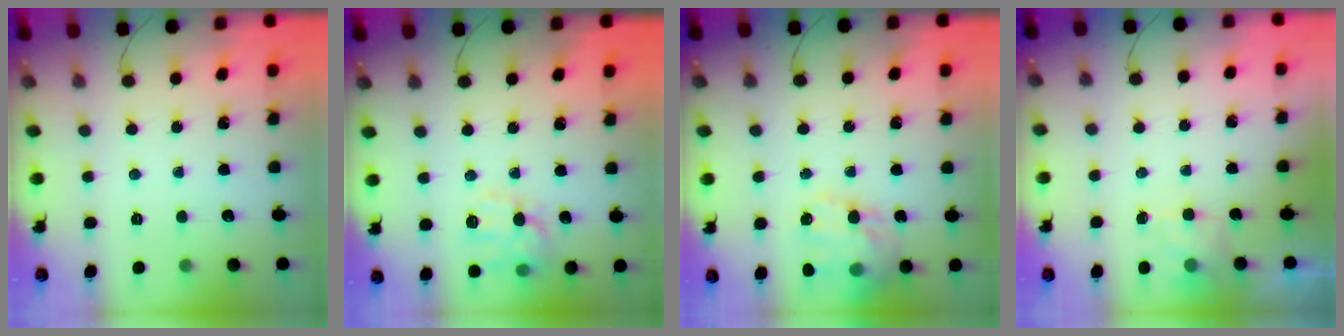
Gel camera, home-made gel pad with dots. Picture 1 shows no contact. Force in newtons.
{"total": 12.0, "press": 12.0, "slide": 0.1}
{"total": 16.4, "press": 16.0, "slide": 3.5}
{"total": 2.4, "press": 1.9, "slide": 1.4}